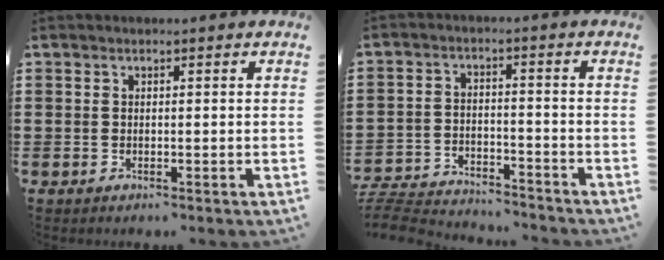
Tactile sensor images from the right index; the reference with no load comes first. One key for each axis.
{"total": 5.9, "fx": -5.8, "fy": 0.6, "fz": 0.8, "tx": -0.030, "ty": 0.000, "tz": -0.120}